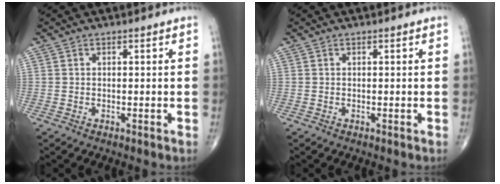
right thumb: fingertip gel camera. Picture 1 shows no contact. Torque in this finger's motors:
{"motor_torque": [-0.12, 0.12, 0.00, 0.00, 0.00]}